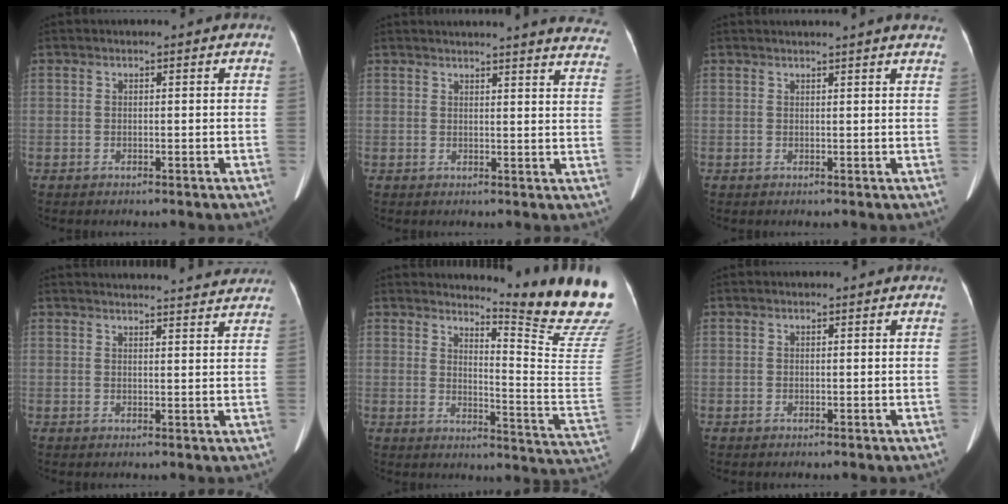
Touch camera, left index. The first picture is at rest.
{"total": 19.4, "force": [18.5, 1.4, 5.8], "torque": [-0.063, -0.059, 0.191]}
{"total": 10.2, "force": [9.4, 0.1, 3.9], "torque": [-0.052, 0.011, 0.096]}
{"total": 17.6, "force": [17.0, 1.7, 4.5], "torque": [-0.054, 0.008, 0.203]}
{"total": 16.3, "force": [14.8, -1.7, 6.5], "torque": [-0.094, -0.130, 0.173]}
{"total": 0.0}